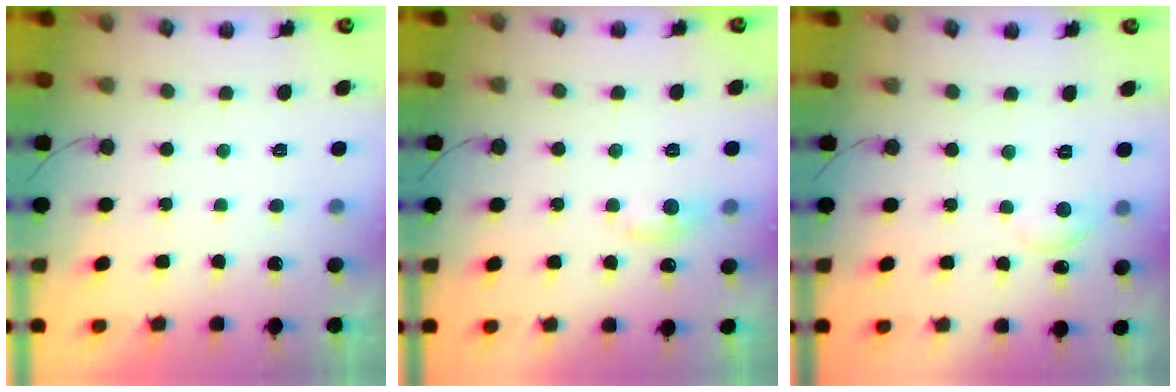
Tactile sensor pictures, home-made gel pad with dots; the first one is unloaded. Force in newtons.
{"total": 5.3, "press": 5.3, "slide": 0.6}
{"total": 5.6, "press": 5.6, "slide": 0.3}